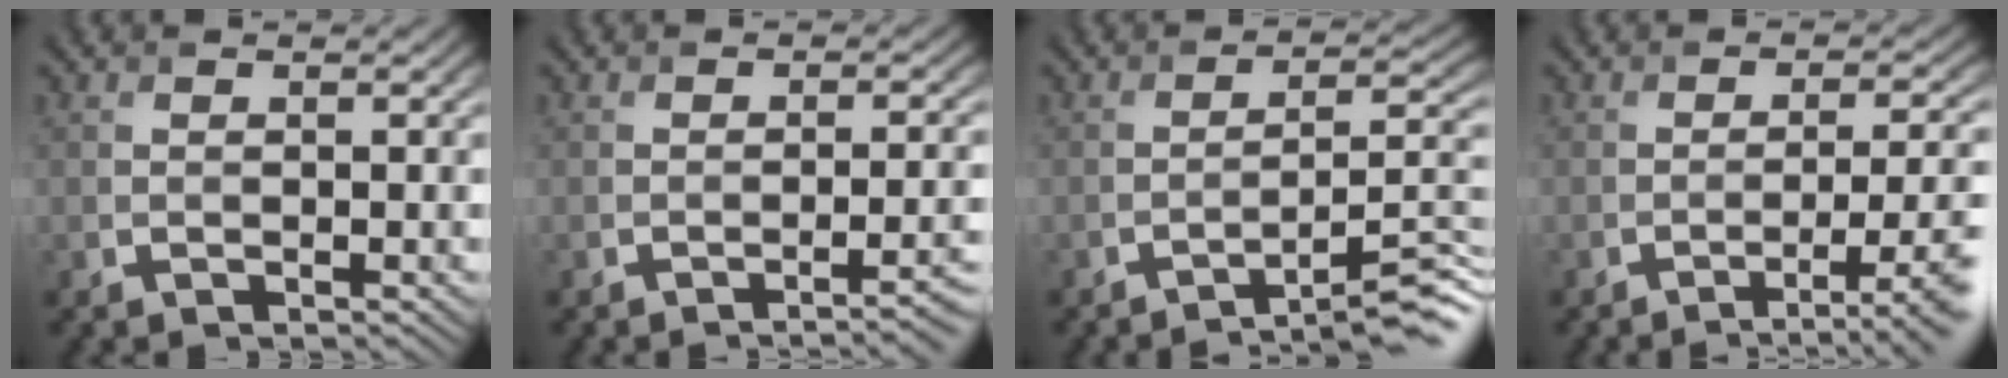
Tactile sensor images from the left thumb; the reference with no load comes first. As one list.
[{"total": 3.2, "force": [-1.7, 0.8, 2.6], "torque": [-0.025, 0.006, -0.033]}, {"total": 7.9, "force": [-5.7, 1.4, 5.3], "torque": [-0.076, 0.009, -0.089]}, {"total": 7.0, "force": [-3.1, 1.8, 6.0], "torque": [-0.083, -0.008, -0.041]}]